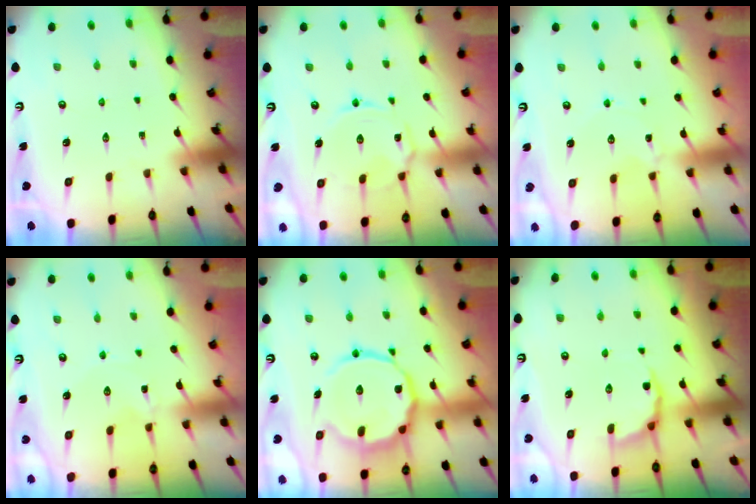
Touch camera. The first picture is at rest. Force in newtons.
{"total": 5.2, "press": 5.2, "slide": 0.3}
{"total": 1.6, "press": 1.6, "slide": 0.2}
{"total": 0.6, "press": 0.6, "slide": 0.1}
{"total": 14.5, "press": 14.5, "slide": 1.4}
{"total": 3.6, "press": 2.7, "slide": 2.3}